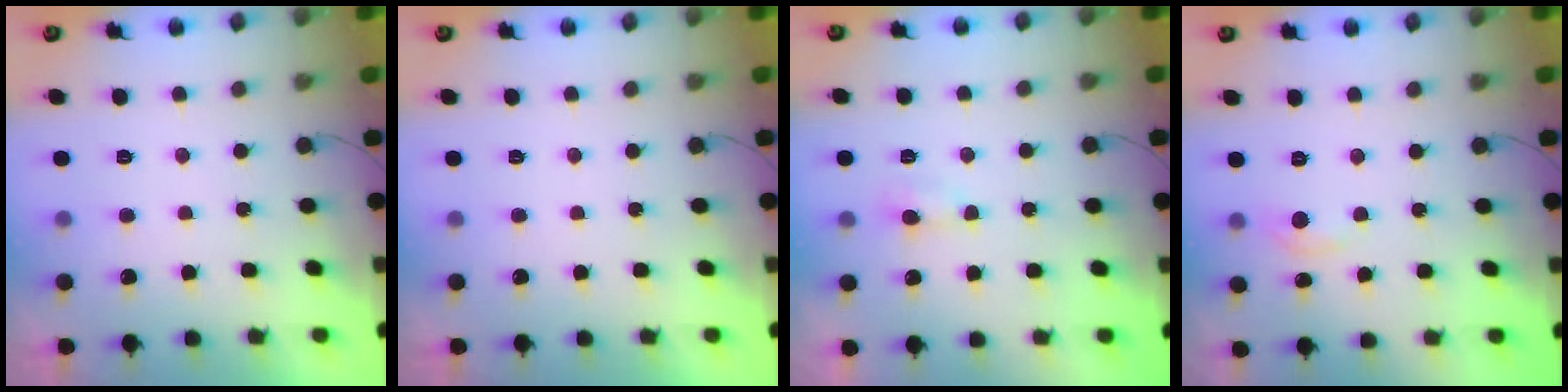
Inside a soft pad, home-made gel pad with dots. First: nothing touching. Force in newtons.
{"total": 0.0}
{"total": 3.5, "press": 3.5, "slide": 0.5}
{"total": 3.1, "press": 3.1, "slide": 0.4}